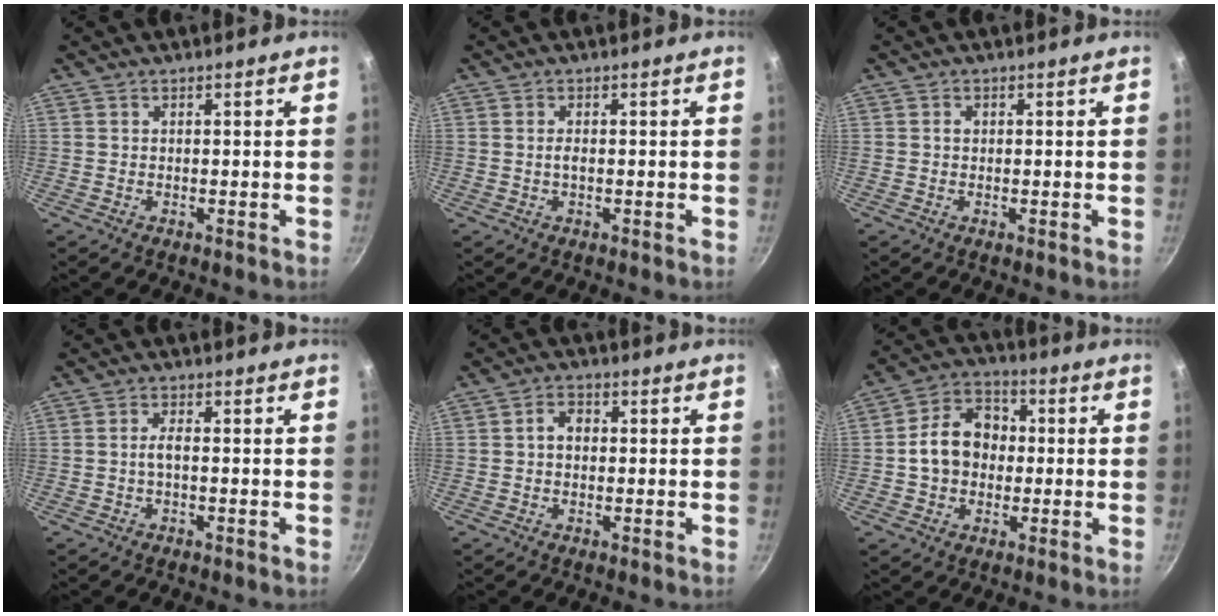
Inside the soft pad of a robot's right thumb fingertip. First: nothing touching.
{"total": 1.4, "force": [0.0, 0.7, 1.2], "torque": [-0.024, 0.002, -0.002]}
{"total": 1.0, "force": [0.1, 0.8, 0.5], "torque": [-0.007, 0.005, 0.002]}
{"total": 2.1, "force": [-0.5, 0.6, 1.9], "torque": [-0.044, 0.011, -0.012]}
{"total": 3.5, "force": [0.2, 2.6, 2.3], "torque": [-0.027, 0.009, -0.003]}
{"total": 11.6, "force": [-0.2, 9.2, 7.0], "torque": [-0.083, 0.030, -0.017]}